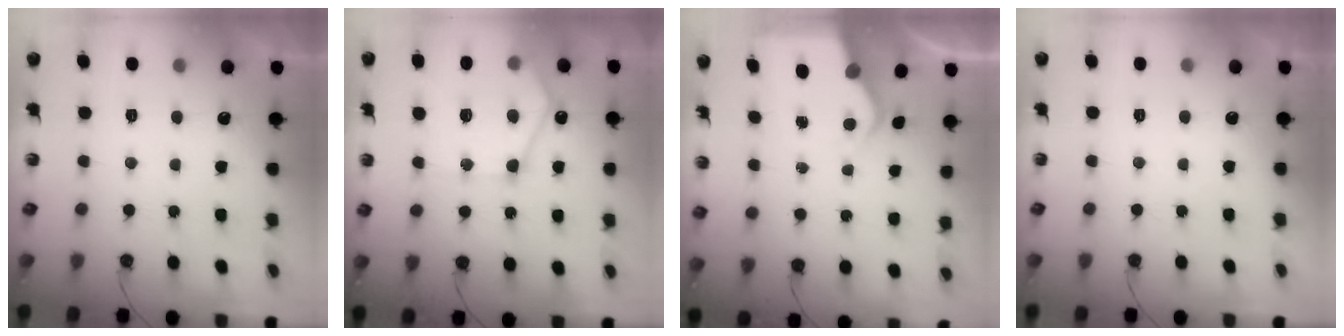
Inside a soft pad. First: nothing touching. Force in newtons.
{"total": 15.6, "press": 15.5, "slide": 1.7}
{"total": 5.1, "press": 5.1, "slide": 0.5}
{"total": 0.0}